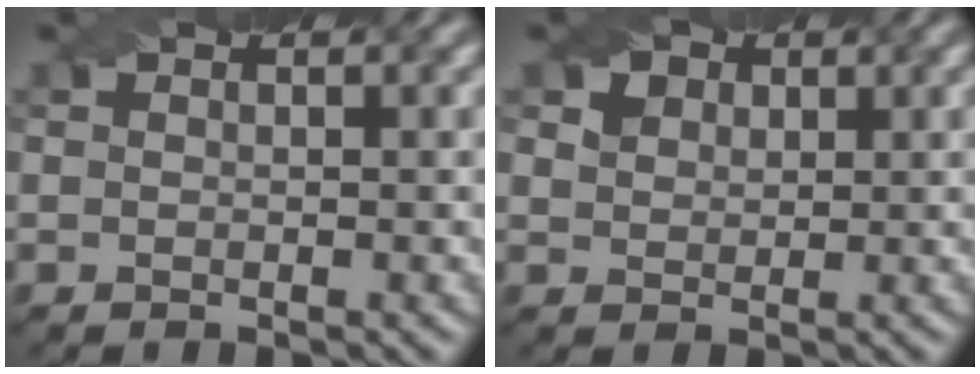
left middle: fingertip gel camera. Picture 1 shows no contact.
{"total": 3.6, "force": [2.2, 2.4, 1.5], "torque": [-0.048, 0.005, 0.036]}